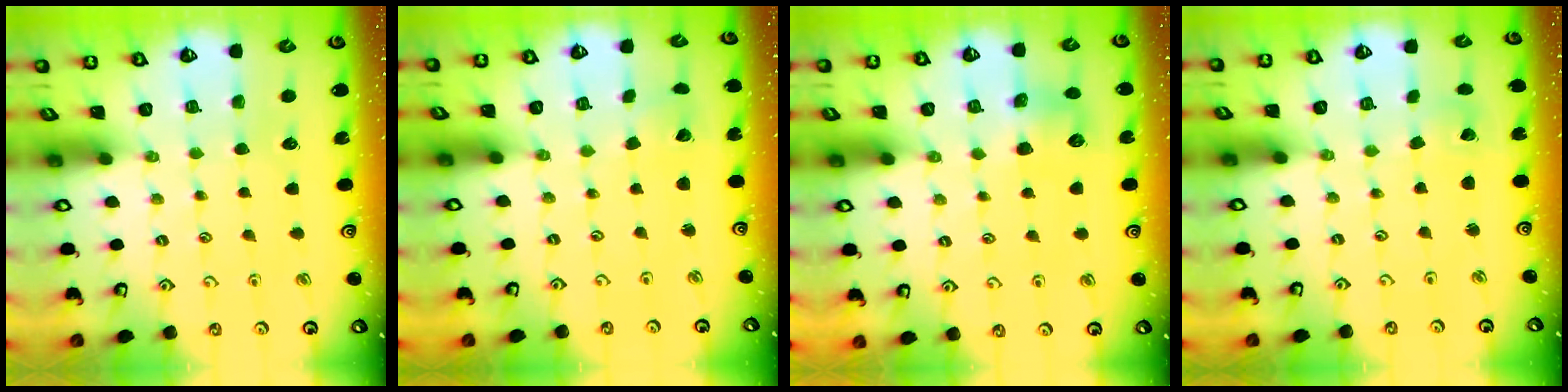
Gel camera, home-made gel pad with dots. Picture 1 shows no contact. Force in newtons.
{"total": 2.6, "press": 2.6, "slide": 0.3}
{"total": 7.5, "press": 7.4, "slide": 0.6}
{"total": 1.7, "press": 1.7, "slide": 0.1}